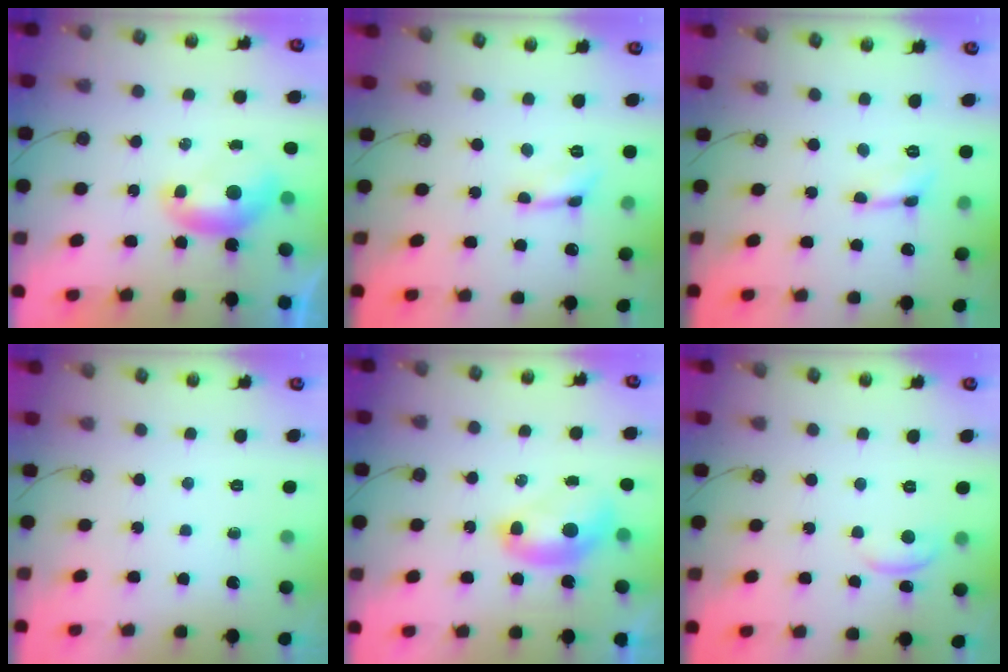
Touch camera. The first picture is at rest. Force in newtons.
{"total": 1.1, "press": 1.1, "slide": 0.3}
{"total": 0.5, "press": 0.5, "slide": 0.2}
{"total": 0.0}
{"total": 2.7, "press": 2.7, "slide": 0.1}
{"total": 0.5, "press": 0.1, "slide": 0.5}